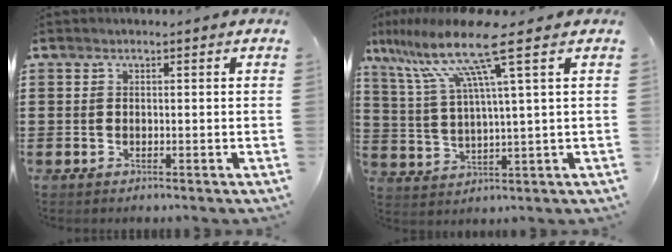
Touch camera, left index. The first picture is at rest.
{"total": 12.1, "force": [7.0, 0.0, 9.9], "torque": [-0.234, -0.031, 0.105]}